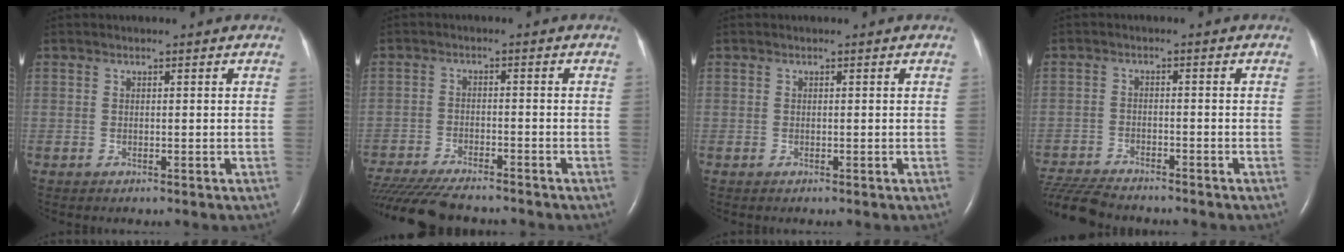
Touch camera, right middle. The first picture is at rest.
{"total": 14.2, "force": [-12.6, 2.1, 6.4], "torque": [-0.122, -0.030, -0.197]}
{"total": 0.0}
{"total": 9.7, "force": [-9.1, 1.2, 3.3], "torque": [-0.066, -0.013, -0.156]}